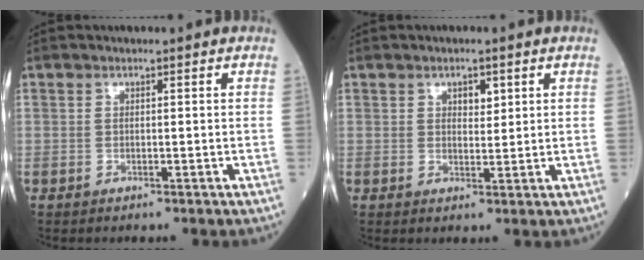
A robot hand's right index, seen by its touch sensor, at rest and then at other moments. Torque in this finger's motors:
{"motor_torque": [0.02, 0.02, -0.01, -0.01]}